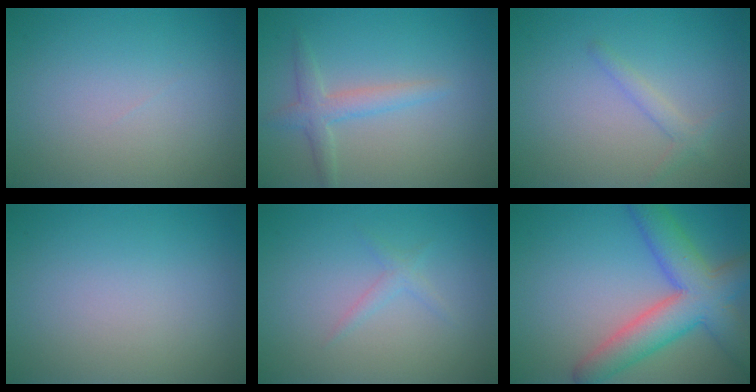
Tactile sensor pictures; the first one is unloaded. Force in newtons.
{"total": 2.3, "press": 2.3, "slide": 0.1}
{"total": 1.4, "press": 1.4, "slide": 0.0}
{"total": 0.0}
{"total": 1.1, "press": 1.1, "slide": 0.0}
{"total": 7.6, "press": 7.6, "slide": 0.4}